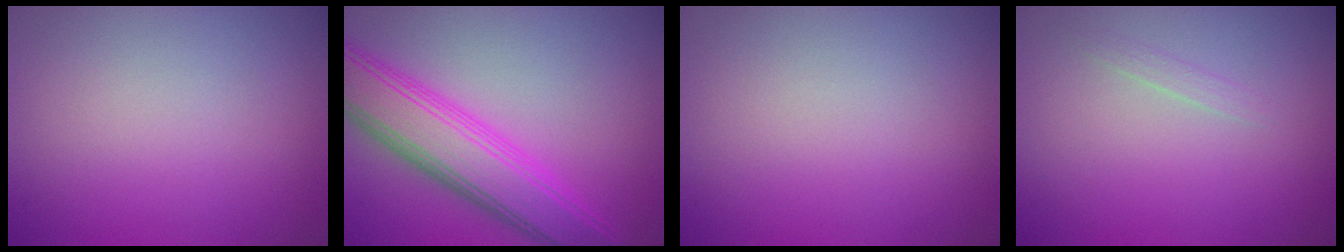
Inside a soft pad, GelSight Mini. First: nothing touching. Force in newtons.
{"total": 7.0, "press": 7.0, "slide": 0.1}
{"total": 0.0}
{"total": 0.6, "press": 0.6, "slide": 0.0}